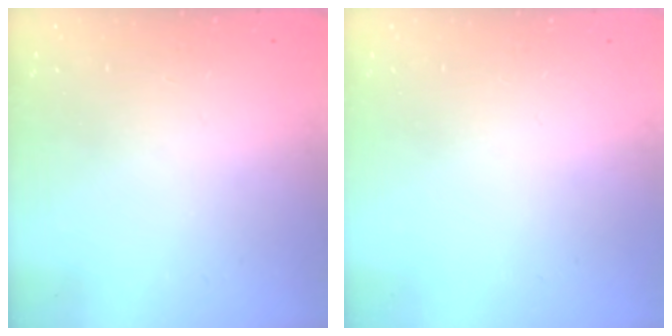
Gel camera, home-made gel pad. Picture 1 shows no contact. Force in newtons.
{"total": 0.0}